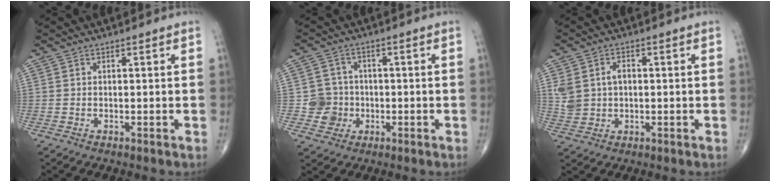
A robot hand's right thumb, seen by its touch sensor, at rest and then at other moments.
{"total": 5.7, "force": [-1.0, 5.6, 0.7], "torque": [0.017, 0.012, -0.018]}
{"total": 6.6, "force": [0.9, 5.0, 4.3], "torque": [-0.076, 0.008, 0.024]}